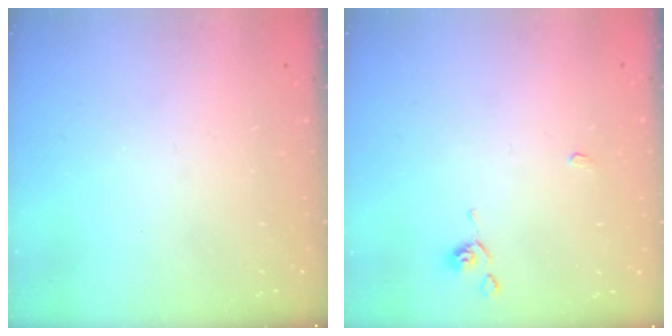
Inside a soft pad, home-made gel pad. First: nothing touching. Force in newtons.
{"total": 0.9, "press": 0.9, "slide": 0.4}